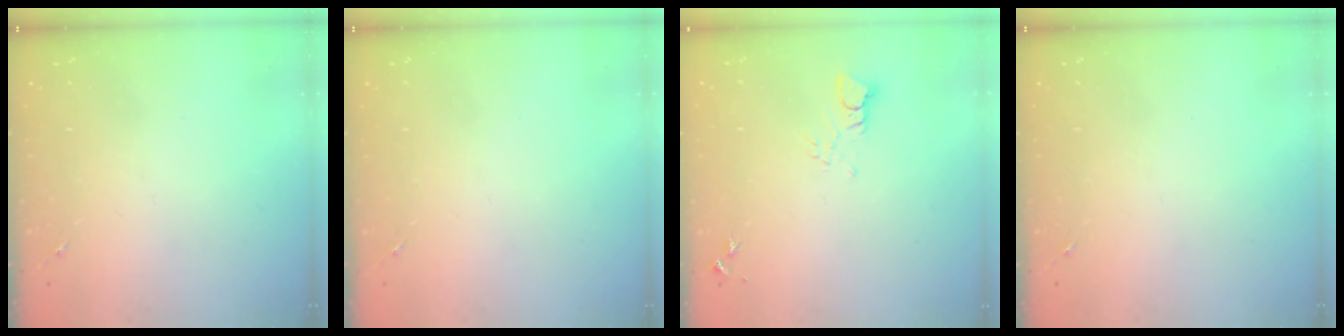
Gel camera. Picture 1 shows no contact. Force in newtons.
{"total": 0.0}
{"total": 3.2, "press": 3.2, "slide": 0.3}
{"total": 0.0}